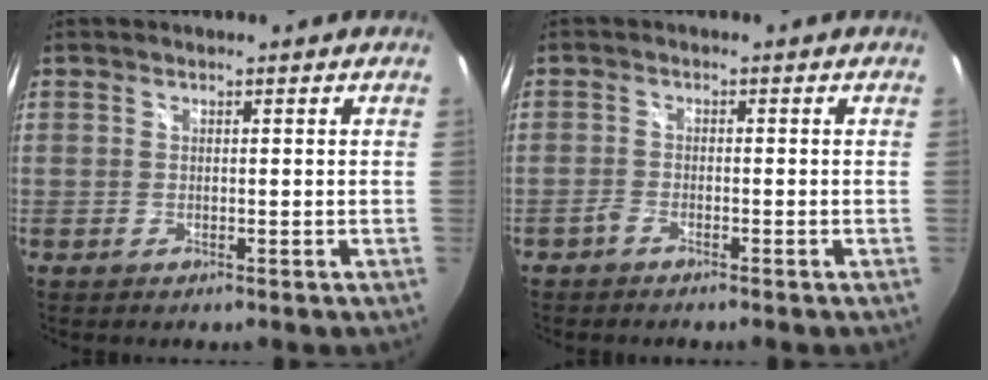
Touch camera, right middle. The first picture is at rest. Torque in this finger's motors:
{"motor_torque": [-0.18, -0.25, 0.06, 0.00]}